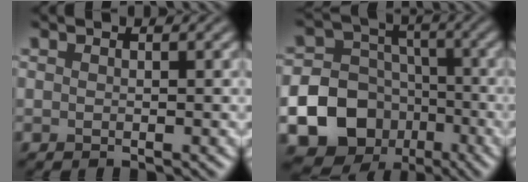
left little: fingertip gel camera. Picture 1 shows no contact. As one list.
[{"total": 21.7, "force": [-9.0, 19.1, 5.1], "torque": [-0.138, -0.070, -0.163]}]